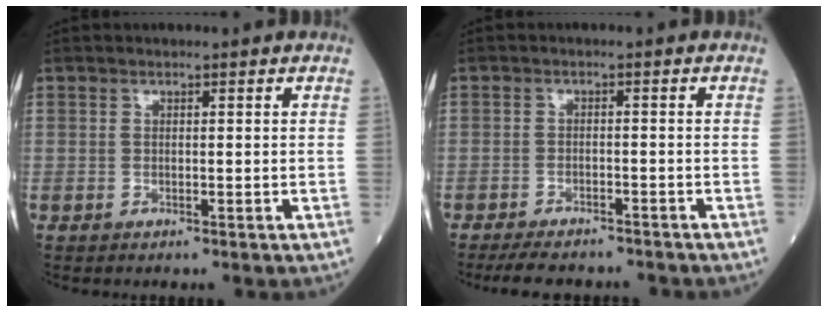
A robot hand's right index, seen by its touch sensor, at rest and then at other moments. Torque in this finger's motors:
{"motor_torque": [0.57, -0.66, 0.06, 0.06]}